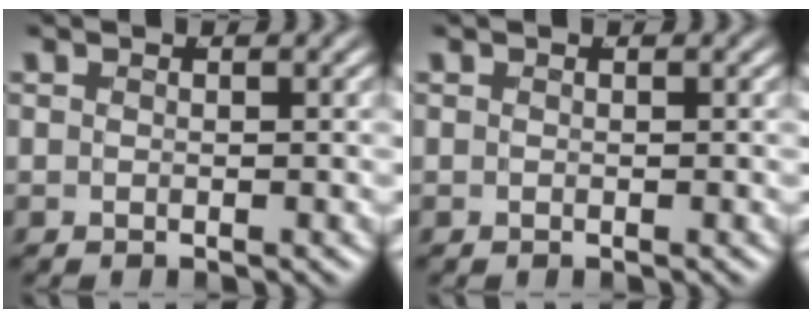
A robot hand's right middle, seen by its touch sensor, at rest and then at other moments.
{"total": 0.0}